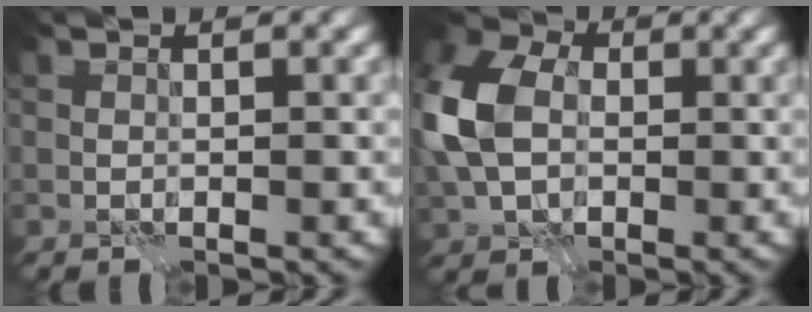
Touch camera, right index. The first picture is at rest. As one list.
[{"total": 10.1, "force": [0.0, 7.1, 7.1], "torque": [-0.193, 0.003, -0.010]}]